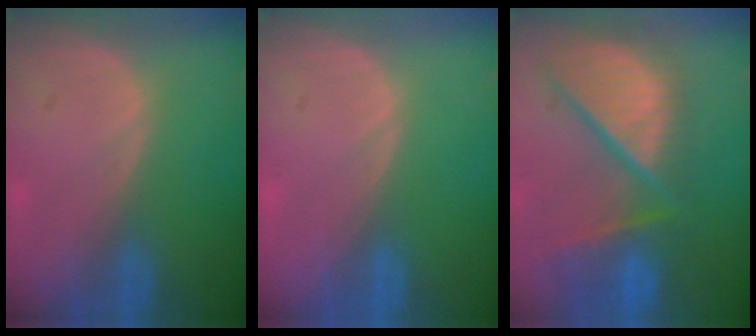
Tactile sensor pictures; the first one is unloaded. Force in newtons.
{"total": 0.0}
{"total": 12.5, "press": 10.3, "slide": 7.1}